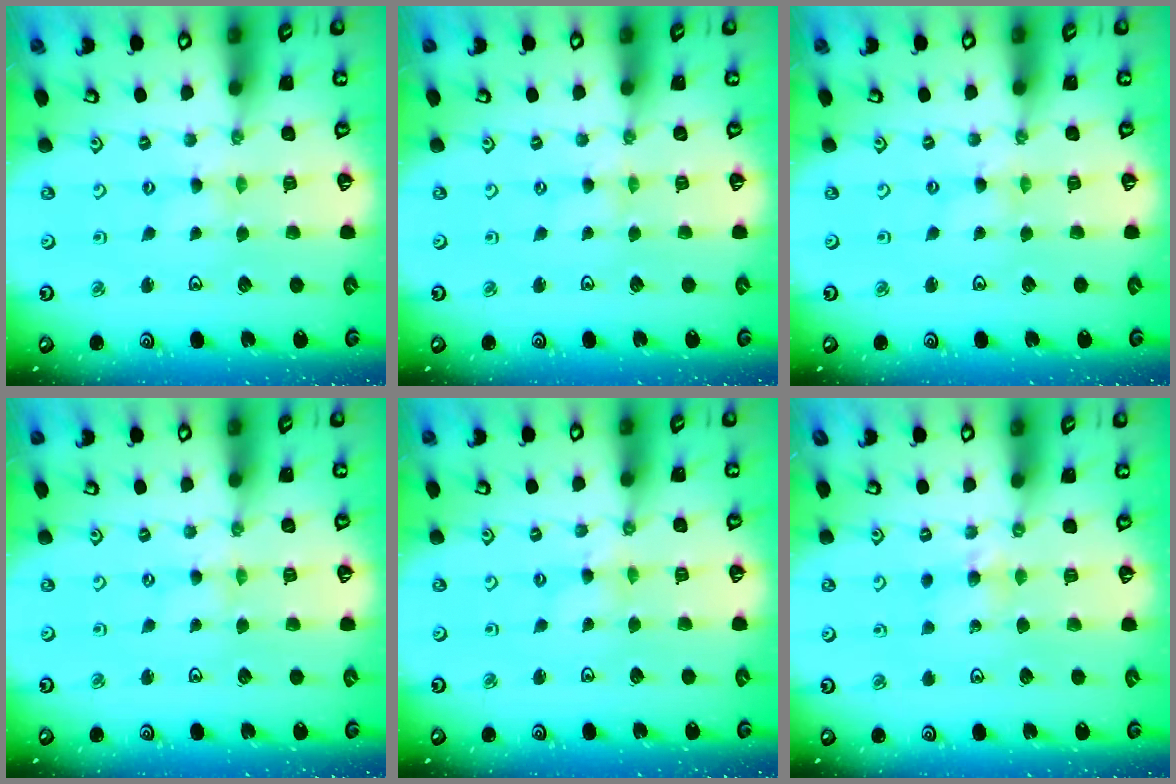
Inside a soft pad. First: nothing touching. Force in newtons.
{"total": 0.0}
{"total": 0.0}
{"total": 0.0}
{"total": 0.0}
{"total": 4.6, "press": 4.5, "slide": 0.8}